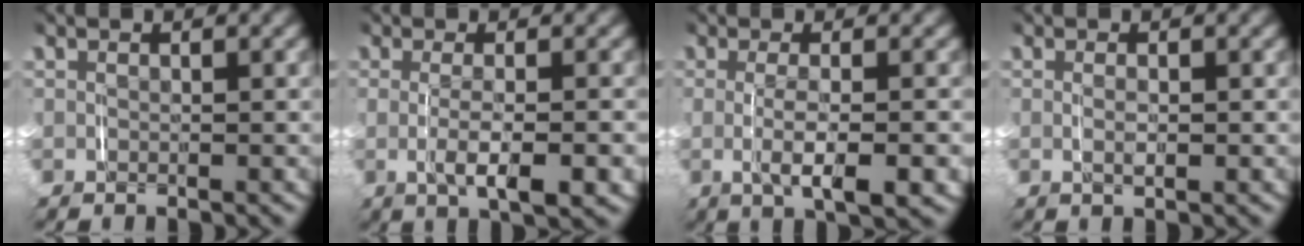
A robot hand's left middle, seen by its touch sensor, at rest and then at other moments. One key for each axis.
{"total": 3.4, "fx": -1.0, "fy": 0.2, "fz": 3.3, "tx": -0.049, "ty": -0.005, "tz": -0.012}
{"total": 3.8, "fx": -1.0, "fy": 0.2, "fz": 3.6, "tx": -0.055, "ty": -0.005, "tz": -0.013}
{"total": 1.0, "fx": -0.1, "fy": 0.0, "fz": 1.0, "tx": -0.016, "ty": -0.003, "tz": 0.000}